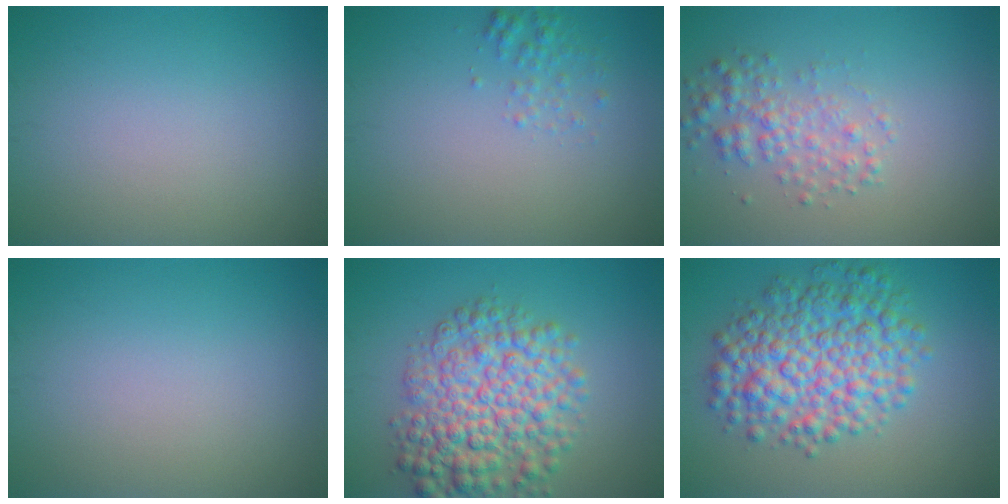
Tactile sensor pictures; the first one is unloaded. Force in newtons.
{"total": 1.3, "press": 1.3, "slide": 0.1}
{"total": 2.7, "press": 2.7, "slide": 0.0}
{"total": 0.0}
{"total": 8.1, "press": 8.1, "slide": 0.2}
{"total": 8.0, "press": 8.0, "slide": 0.1}